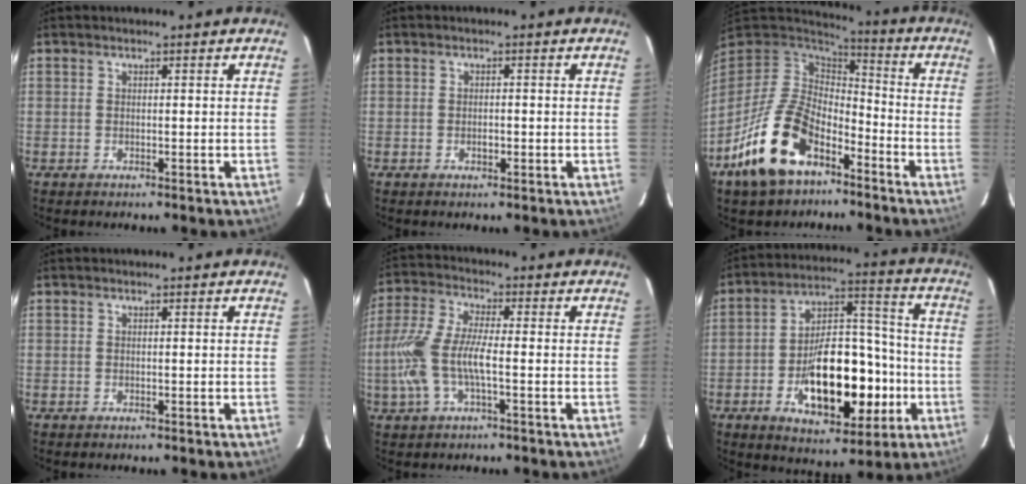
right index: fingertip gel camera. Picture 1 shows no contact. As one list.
[{"total": 1.2, "force": [-0.5, 0.9, 0.8], "torque": [-0.013, 0.001, -0.007]}, {"total": 17.9, "force": [-9.9, 10.0, 11.1], "torque": [-0.231, -0.009, -0.173]}, {"total": 0.0}, {"total": 11.1, "force": [-2.4, 3.0, 10.4], "torque": [-0.233, 0.000, -0.047]}, {"total": 19.6, "force": [-5.9, 10.2, 15.7], "torque": [-0.266, 0.026, -0.078]}]